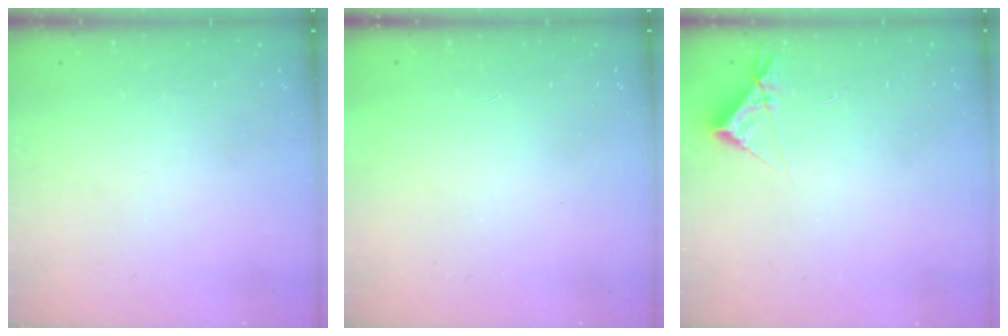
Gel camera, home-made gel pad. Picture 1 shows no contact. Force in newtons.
{"total": 1.7, "press": 1.7, "slide": 0.1}
{"total": 3.4, "press": 3.4, "slide": 0.5}